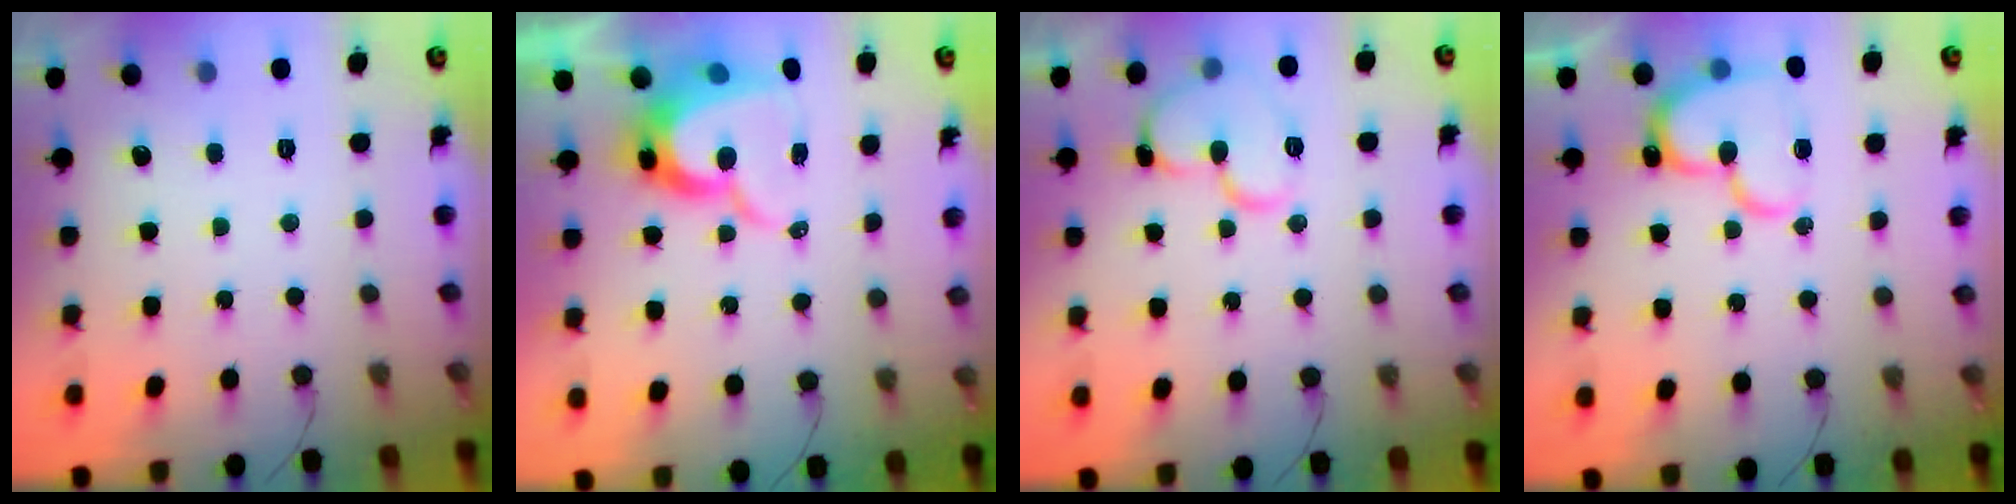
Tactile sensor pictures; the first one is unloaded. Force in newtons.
{"total": 11.9, "press": 11.8, "slide": 0.8}
{"total": 12.8, "press": 12.7, "slide": 1.7}
{"total": 15.6, "press": 15.5, "slide": 1.4}